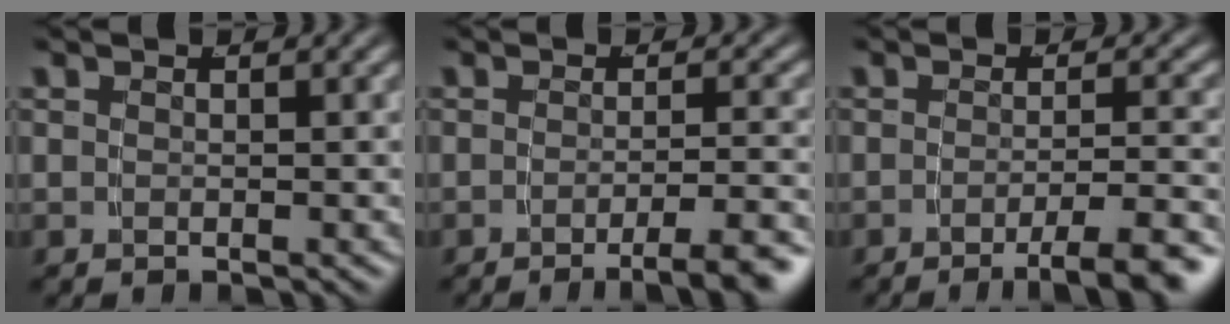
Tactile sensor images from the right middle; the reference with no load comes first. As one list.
[{"total": 5.1, "force": [-3.7, 0.7, 3.4], "torque": [-0.038, -0.006, -0.054]}, {"total": 5.7, "force": [-4.1, 0.9, 3.9], "torque": [-0.045, -0.008, -0.059]}]